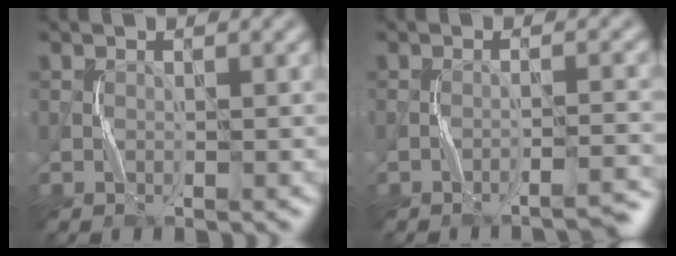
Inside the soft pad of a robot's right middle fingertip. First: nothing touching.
{"total": 2.3, "force": [-1.8, 0.0, 1.3], "torque": [-0.016, 0.014, -0.034]}